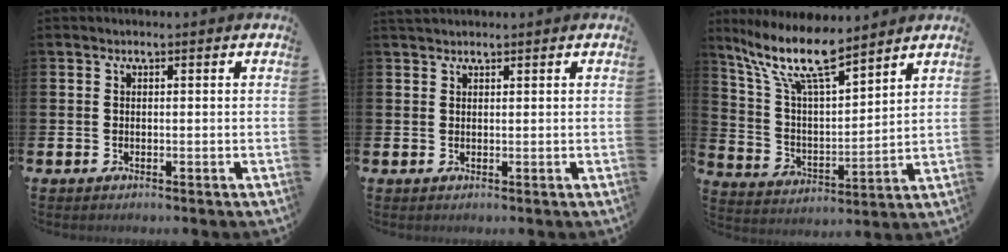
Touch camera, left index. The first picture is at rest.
{"total": 1.3, "force": [1.2, 0.4, 0.2], "torque": [0.008, -0.002, 0.020]}
{"total": 11.7, "force": [9.6, 2.3, 6.1], "torque": [-0.157, -0.043, 0.168]}